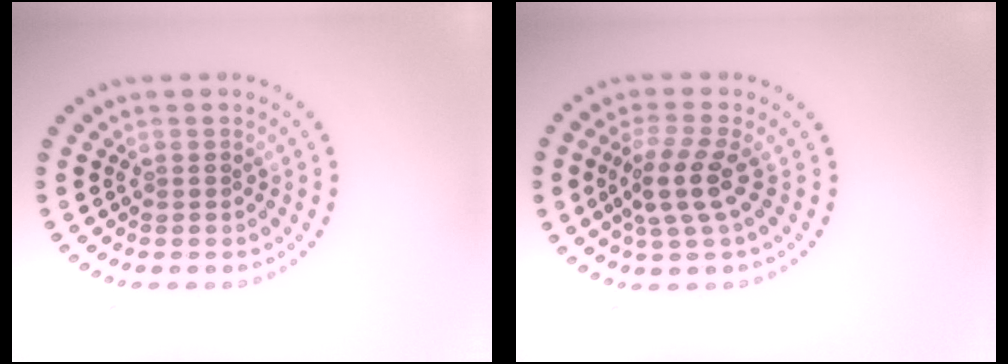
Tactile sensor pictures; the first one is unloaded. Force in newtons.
{"total": 3.4, "press": 2.8, "slide": 1.9}